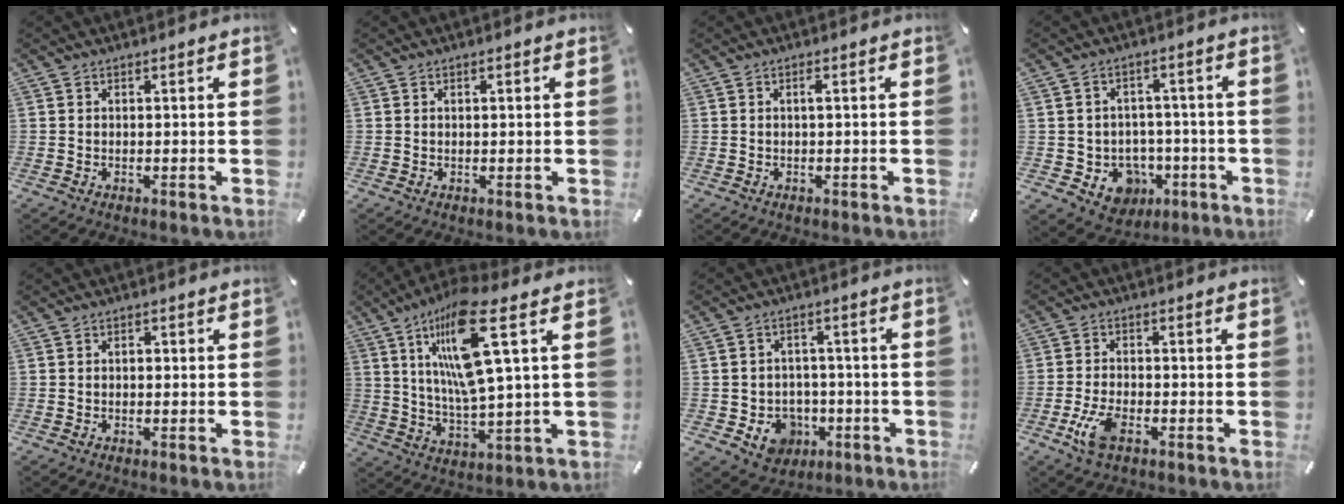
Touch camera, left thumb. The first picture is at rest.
{"total": 1.0, "force": [0.3, 0.5, 0.8], "torque": [-0.017, 0.005, 0.003]}
{"total": 1.3, "force": [0.1, 0.1, 1.3], "torque": [-0.025, 0.000, 0.001]}
{"total": 8.4, "force": [-1.4, 7.9, 2.5], "torque": [-0.039, 0.002, -0.013]}
{"total": 1.4, "force": [0.1, 1.0, 1.0], "torque": [-0.013, 0.002, -0.003]}
{"total": 17.2, "force": [7.1, 3.2, 15.4], "torque": [-0.312, -0.026, 0.102]}
{"total": 7.8, "force": [-1.8, 7.3, 2.1], "torque": [-0.039, 0.011, -0.023]}
{"total": 6.7, "force": [-2.8, 3.4, 5.0], "torque": [-0.119, 0.000, -0.055]}